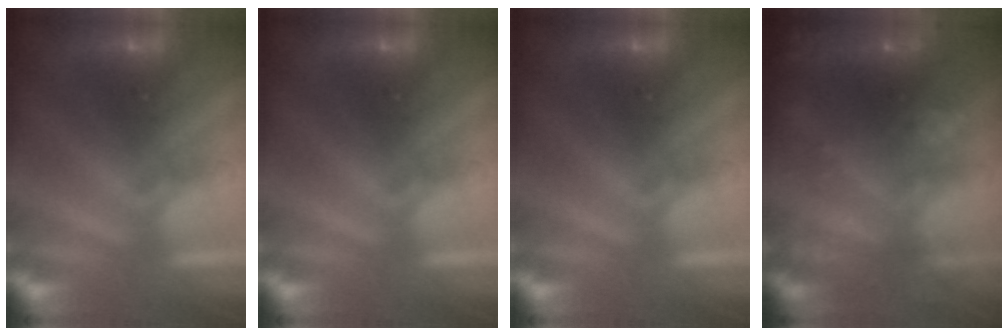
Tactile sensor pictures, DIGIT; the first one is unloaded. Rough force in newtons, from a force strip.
{"total": 0.0}
{"total": 0.0}
{"total": 6.5}